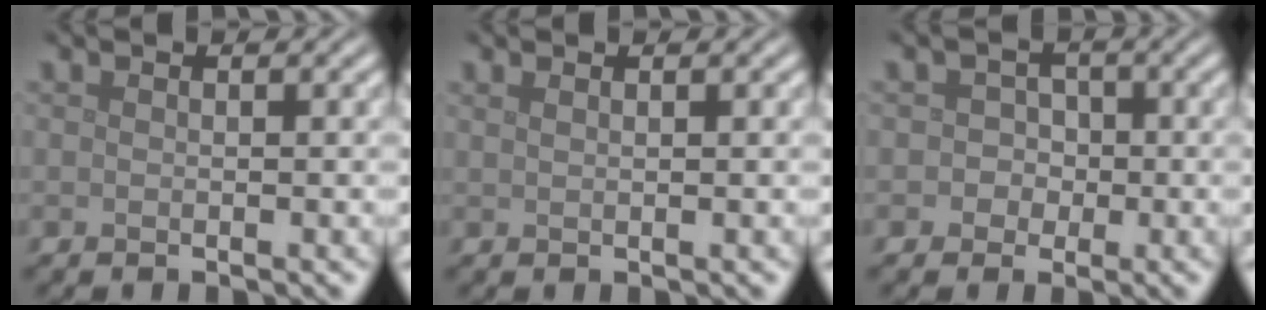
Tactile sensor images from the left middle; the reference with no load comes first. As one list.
[{"total": 0.8, "force": [0.6, 0.3, 0.5], "torque": [-0.008, 0.000, 0.008]}, {"total": 2.0, "force": [-0.3, 2.0, 0.5], "torque": [0.018, 0.005, -0.018]}]